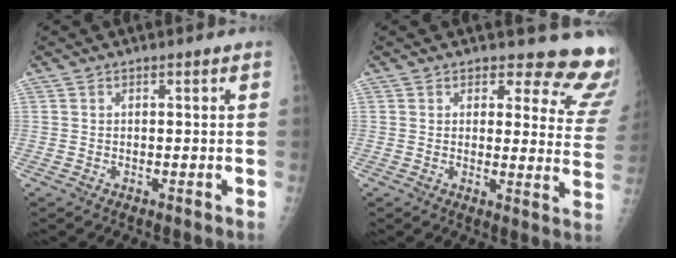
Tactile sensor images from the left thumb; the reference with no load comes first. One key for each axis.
{"total": 14.1, "fx": 12.8, "fy": 5.0, "fz": 3.2, "tx": 0.028, "ty": -0.108, "tz": 0.109}